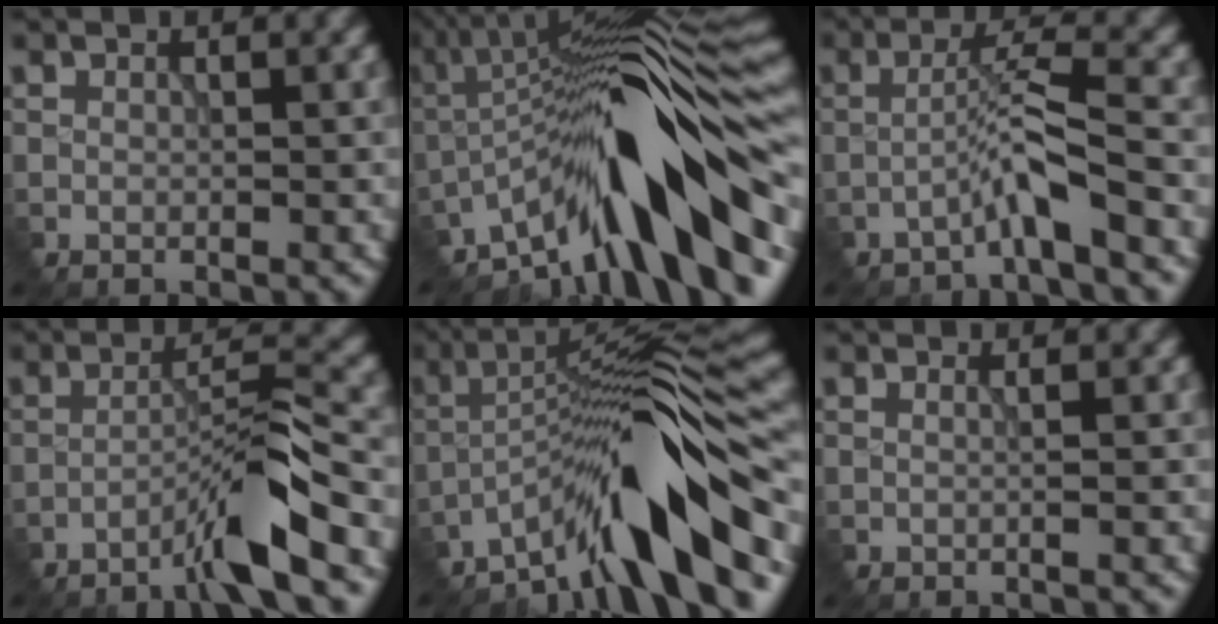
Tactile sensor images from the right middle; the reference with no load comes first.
{"total": 13.8, "force": [-6.5, 3.0, 11.8], "torque": [-0.173, 0.030, -0.103]}
{"total": 3.6, "force": [-1.9, -0.2, 3.1], "torque": [-0.058, 0.020, -0.046]}
{"total": 5.6, "force": [-3.6, -0.1, 4.3], "torque": [-0.071, 0.019, -0.077]}
{"total": 10.8, "force": [-6.9, 1.4, 8.2], "torque": [-0.121, 0.025, -0.121]}
{"total": 1.3, "force": [0.3, 0.6, 1.1], "torque": [-0.008, 0.000, -0.011]}